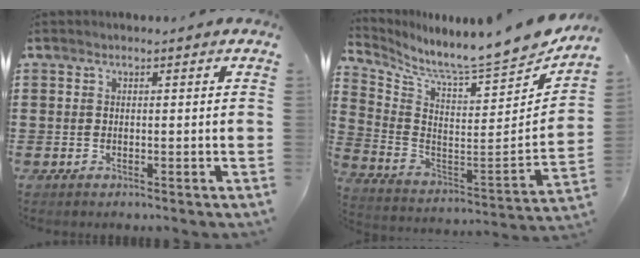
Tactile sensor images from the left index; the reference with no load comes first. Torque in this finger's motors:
{"motor_torque": [2.14, 0.00, 0.16, 0.09]}